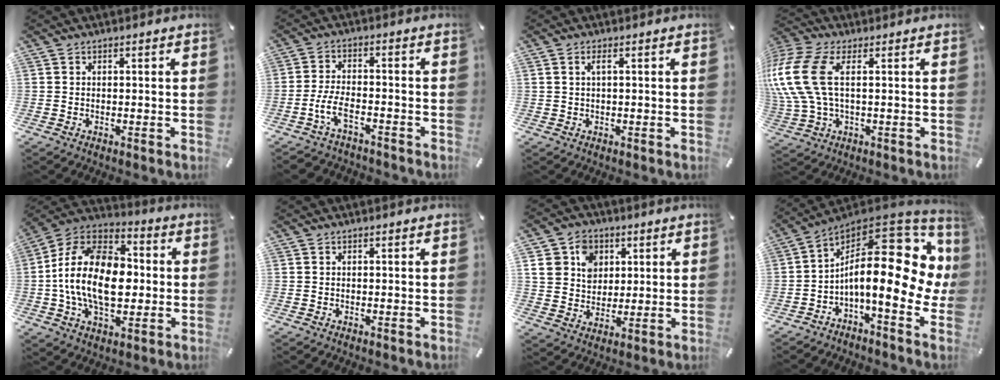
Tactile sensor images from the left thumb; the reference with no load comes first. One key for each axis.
{"total": 7.1, "fx": -3.8, "fy": 3.5, "fz": 4.8, "tx": -0.108, "ty": 0.010, "tz": -0.072}
{"total": 1.6, "fx": 0.4, "fy": 0.4, "fz": 1.5, "tx": -0.031, "ty": 0.002, "tz": 0.006}
{"total": 14.5, "fx": 2.6, "fy": 7.9, "fz": 11.9, "tx": -0.272, "ty": -0.006, "tz": 0.049}
{"total": 20.0, "fx": -2.2, "fy": 13.3, "fz": 14.8, "tx": -0.297, "ty": 0.019, "tz": -0.043}
{"total": 0.0}
{"total": 11.0, "fx": 4.0, "fy": 9.5, "fz": 3.8, "tx": -0.067, "ty": -0.002, "tz": 0.078}
{"total": 23.0, "fx": 0.7, "fy": 10.1, "fz": 20.6, "tx": -0.343, "ty": -0.044, "tz": 0.012}